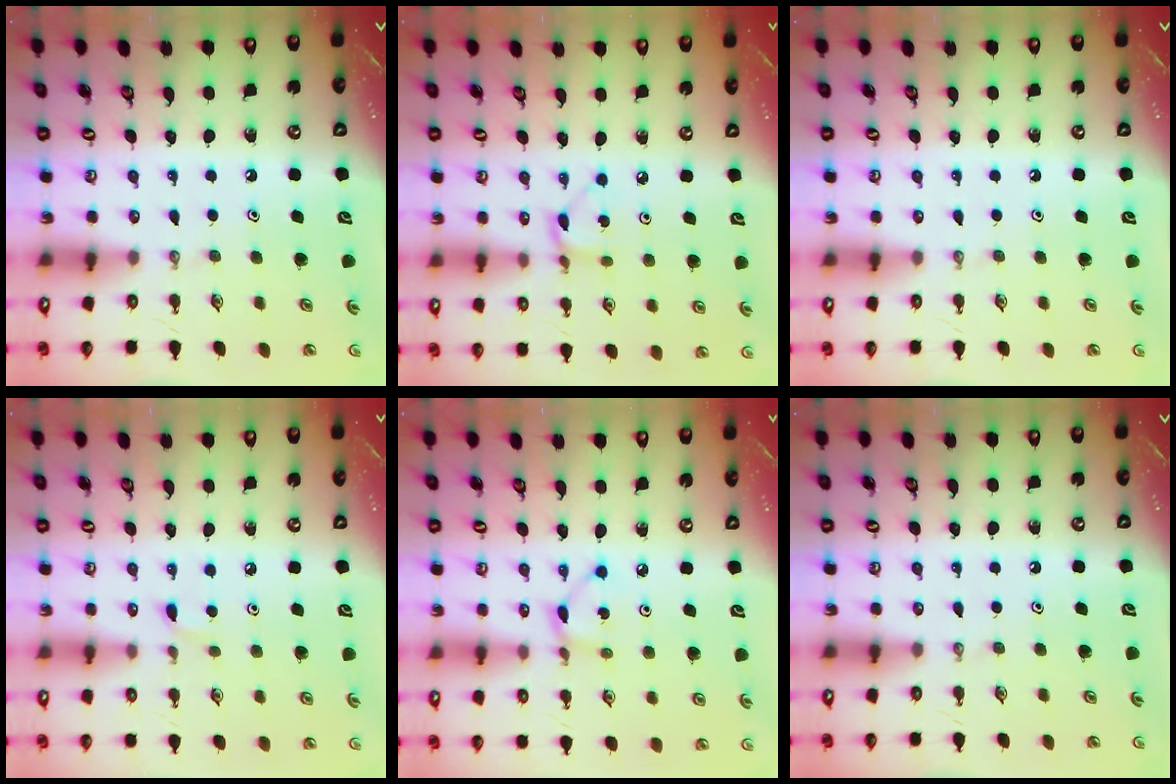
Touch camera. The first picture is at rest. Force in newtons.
{"total": 4.2, "press": 4.1, "slide": 0.5}
{"total": 0.0}
{"total": 4.3, "press": 4.3, "slide": 0.5}
{"total": 3.9, "press": 3.9, "slide": 0.2}
{"total": 0.0}